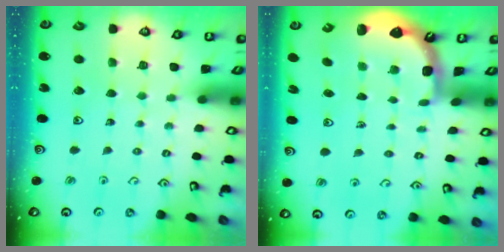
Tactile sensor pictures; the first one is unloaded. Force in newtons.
{"total": 2.4, "press": 1.7, "slide": 1.6}